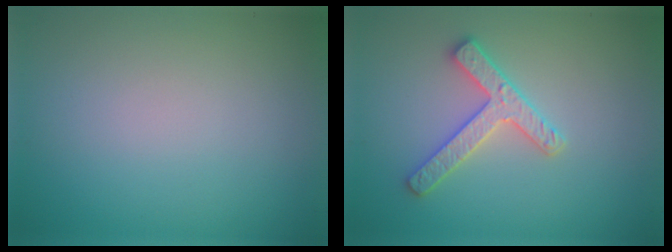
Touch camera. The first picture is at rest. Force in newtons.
{"total": 2.9, "press": 2.9, "slide": 0.5}